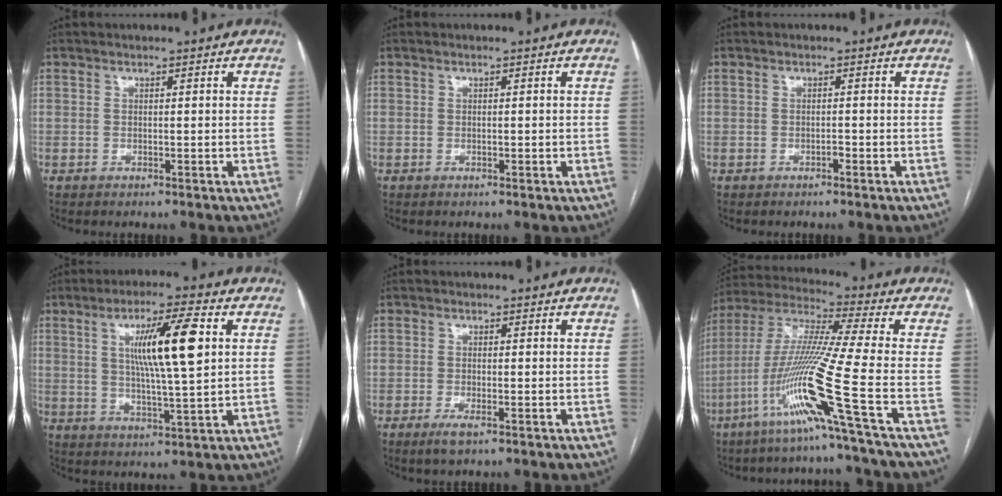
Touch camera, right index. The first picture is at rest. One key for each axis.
{"total": 0.0}
{"total": 0.6, "fx": -0.5, "fy": 0.1, "fz": 0.4, "tx": -0.009, "ty": 0.000, "tz": -0.009}
{"total": 11.6, "fx": 3.0, "fy": 0.6, "fz": 11.2, "tx": -0.191, "ty": 0.003, "tz": 0.051}
{"total": 2.4, "fx": -1.4, "fy": 0.5, "fz": 1.9, "tx": -0.036, "ty": -0.003, "tz": -0.025}
{"total": 17.0, "fx": -7.3, "fy": -2.7, "fz": 15.1, "tx": -0.318, "ty": -0.016, "tz": -0.146}